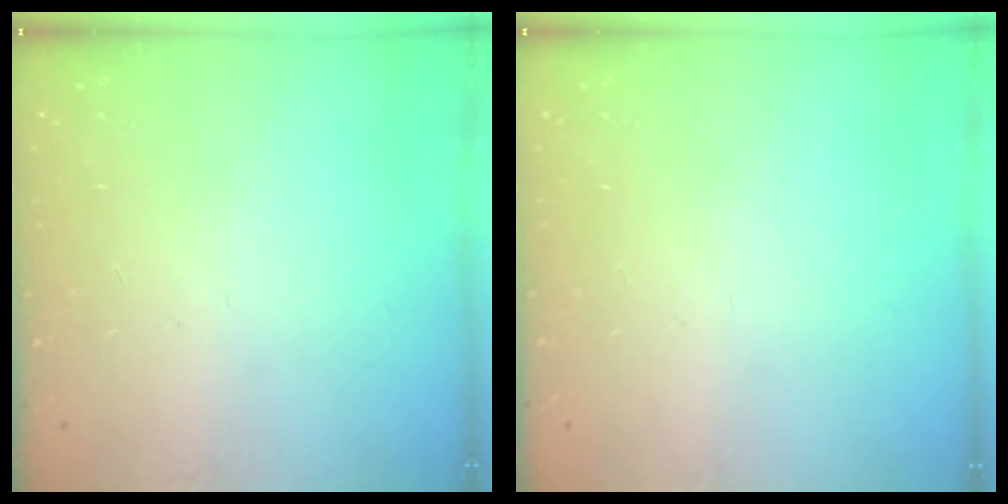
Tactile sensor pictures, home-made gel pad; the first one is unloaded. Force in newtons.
{"total": 0.0}